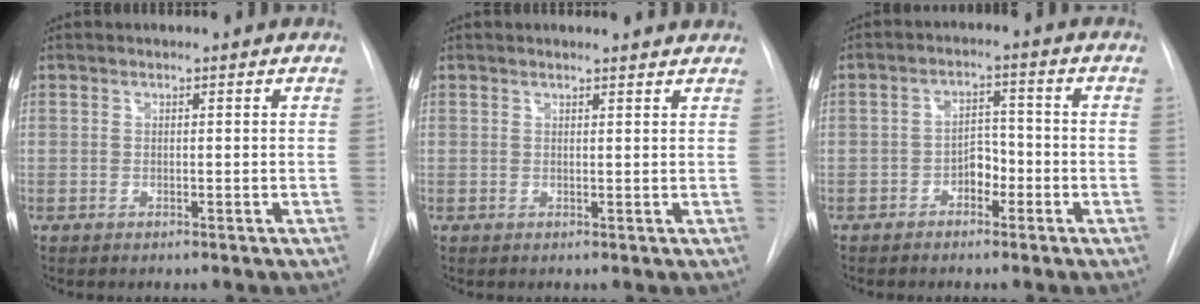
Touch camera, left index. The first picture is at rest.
{"total": 3.7, "force": [3.6, 0.2, 0.6], "torque": [-0.013, 0.003, 0.032]}
{"total": 3.6, "force": [-1.8, 2.2, 2.1], "torque": [-0.028, 0.012, -0.033]}